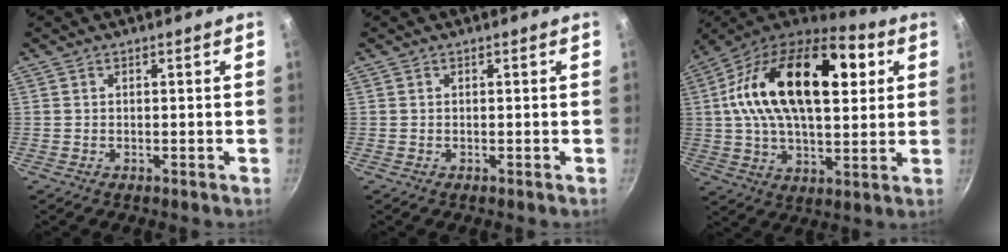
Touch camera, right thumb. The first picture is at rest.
{"total": 0.0}
{"total": 26.7, "force": [6.5, 14.6, 21.4], "torque": [-0.348, 0.011, 0.089]}